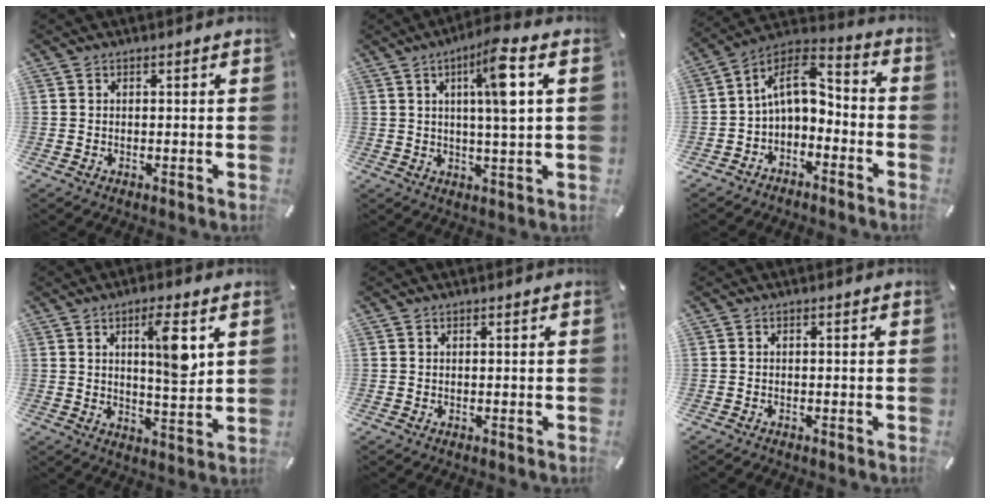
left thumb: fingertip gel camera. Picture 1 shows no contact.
{"total": 10.3, "force": [2.9, 1.3, 9.8], "torque": [-0.163, -0.002, 0.040]}
{"total": 9.9, "force": [0.2, 6.6, 7.4], "torque": [-0.136, 0.008, 0.006]}
{"total": 8.8, "force": [3.3, 2.0, 7.9], "torque": [-0.120, -0.013, 0.045]}
{"total": 0.0}
{"total": 0.6, "force": [-0.6, 0.3, 0.2], "torque": [-0.004, 0.001, -0.012]}